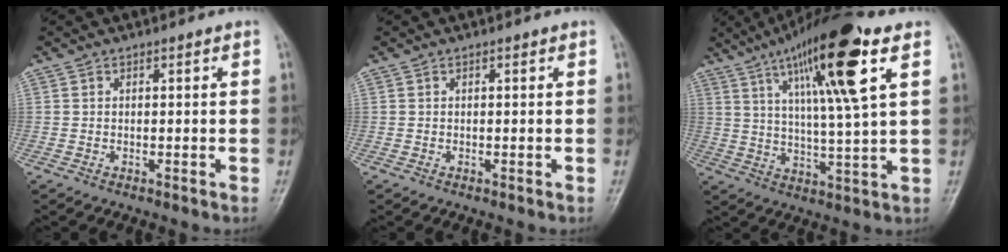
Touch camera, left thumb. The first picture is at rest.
{"total": 0.0}
{"total": 18.5, "force": [8.5, 2.6, 16.2], "torque": [-0.265, -0.019, 0.140]}